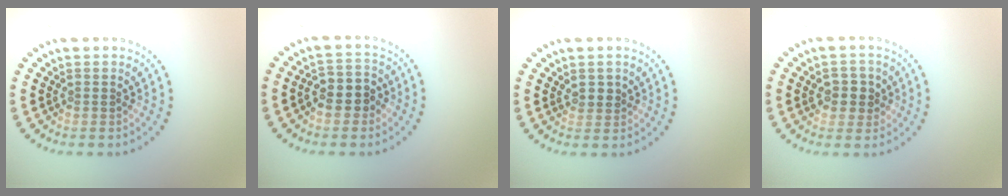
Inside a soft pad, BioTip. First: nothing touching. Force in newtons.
{"total": 2.9, "press": 2.7, "slide": 1.0}
{"total": 0.8, "press": 0.8, "slide": 0.3}
{"total": 2.6, "press": 2.5, "slide": 0.3}